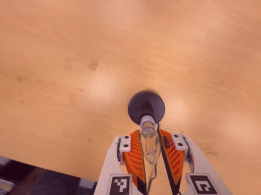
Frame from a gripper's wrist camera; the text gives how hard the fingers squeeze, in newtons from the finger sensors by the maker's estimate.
{"total": 13.4, "left": 13.4, "right": 13.4}